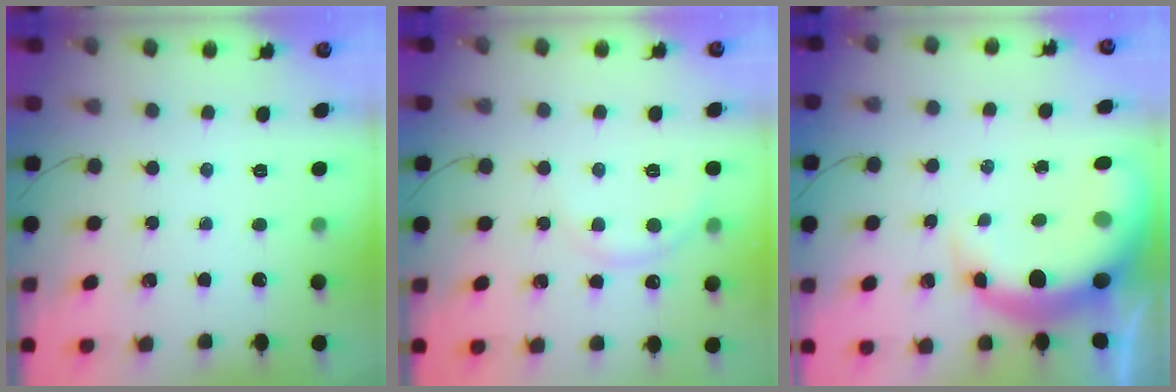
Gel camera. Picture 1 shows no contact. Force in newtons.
{"total": 3.9, "press": 3.7, "slide": 1.0}
{"total": 10.9, "press": 10.5, "slide": 3.0}